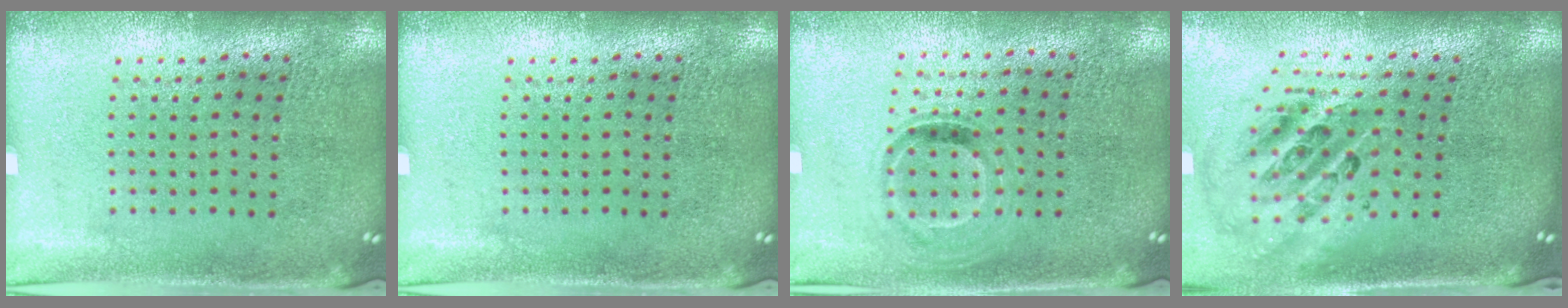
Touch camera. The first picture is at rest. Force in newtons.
{"total": 0.0}
{"total": 1.0, "press": 0.8, "slide": 0.6}
{"total": 2.5, "press": 1.7, "slide": 1.8}